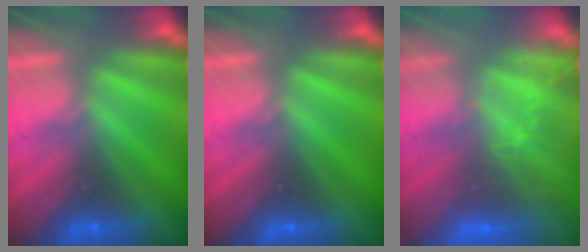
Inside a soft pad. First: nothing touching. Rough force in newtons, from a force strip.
{"total": 0.0}
{"total": 3.3}